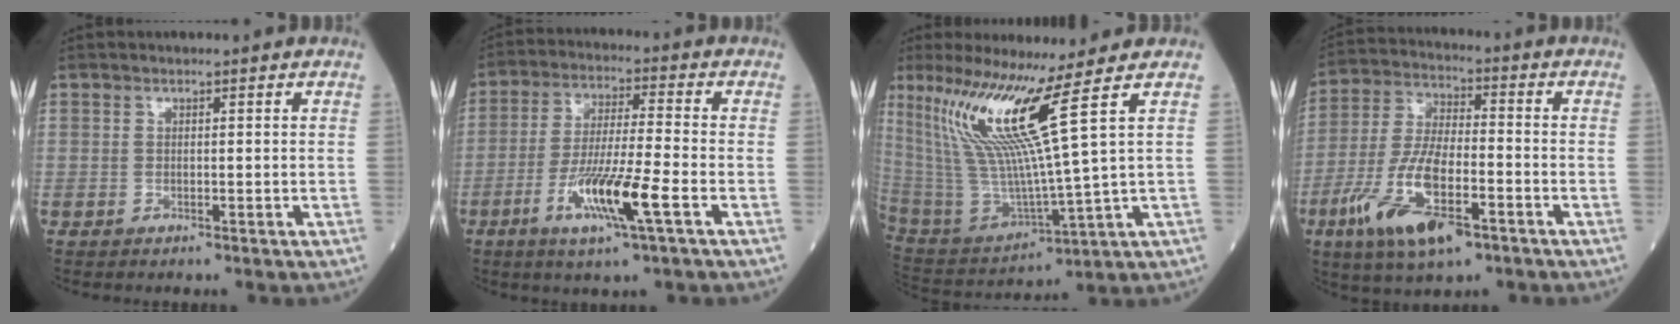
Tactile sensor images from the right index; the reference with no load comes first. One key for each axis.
{"total": 9.9, "fx": -4.0, "fy": 0.1, "fz": 9.0, "tx": -0.178, "ty": -0.012, "tz": -0.075}
{"total": 15.6, "fx": 8.1, "fy": -2.7, "fz": 13.1, "tx": -0.261, "ty": -0.019, "tz": 0.155}
{"total": 14.0, "fx": -6.6, "fy": 4.2, "fz": 11.6, "tx": -0.238, "ty": -0.013, "tz": -0.117}